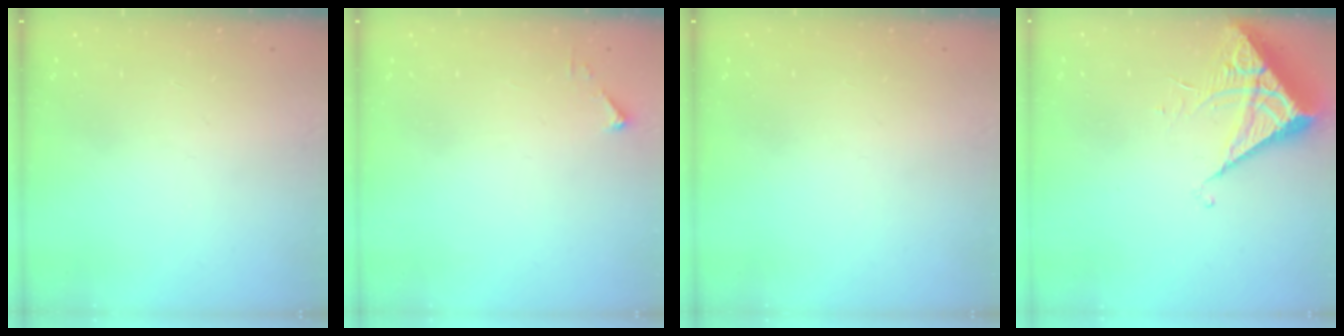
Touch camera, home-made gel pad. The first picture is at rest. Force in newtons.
{"total": 2.7, "press": 2.7, "slide": 0.3}
{"total": 0.0}
{"total": 6.3, "press": 6.3, "slide": 0.2}